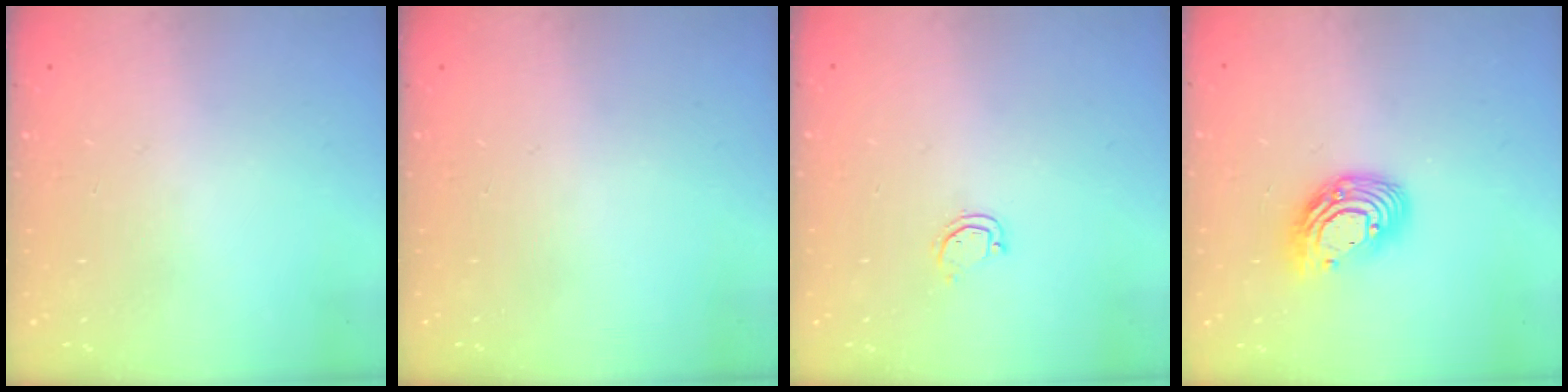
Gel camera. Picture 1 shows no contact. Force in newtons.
{"total": 0.0}
{"total": 3.2, "press": 3.2, "slide": 0.2}
{"total": 12.2, "press": 12.1, "slide": 1.1}